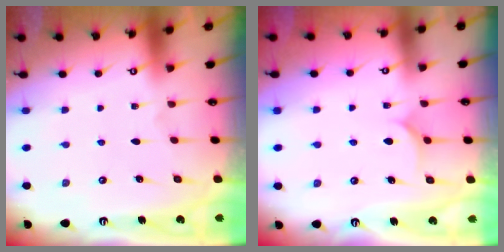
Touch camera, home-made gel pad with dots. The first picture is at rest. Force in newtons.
{"total": 4.9, "press": 4.8, "slide": 0.6}